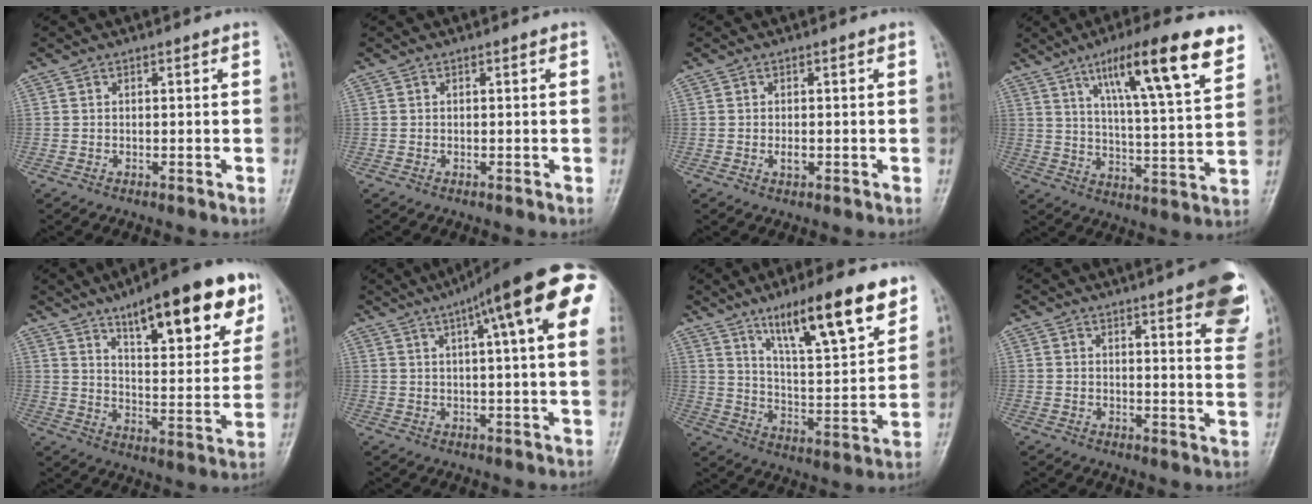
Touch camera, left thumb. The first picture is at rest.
{"total": 0.0}
{"total": 1.3, "force": [-0.3, 0.7, 1.1], "torque": [-0.018, -0.001, -0.004]}
{"total": 17.9, "force": [10.5, 3.0, 14.3], "torque": [-0.204, -0.042, 0.165]}
{"total": 21.8, "force": [12.6, 6.7, 16.4], "torque": [-0.198, -0.043, 0.188]}
{"total": 20.4, "force": [9.4, 3.6, 17.8], "torque": [-0.250, 0.017, 0.116]}
{"total": 18.1, "force": [11.7, 4.1, 13.2], "torque": [-0.181, -0.057, 0.196]}
{"total": 14.5, "force": [8.4, 3.3, 11.3], "torque": [-0.116, -0.036, 0.091]}